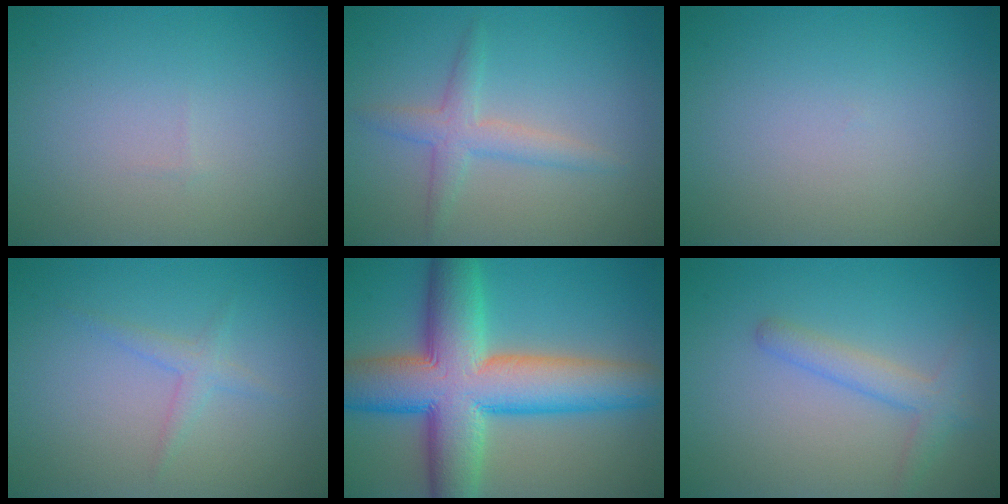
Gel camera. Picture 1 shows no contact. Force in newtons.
{"total": 2.7, "press": 2.7, "slide": 0.0}
{"total": 0.0}
{"total": 1.4, "press": 1.4, "slide": 0.0}
{"total": 13.0, "press": 13.0, "slide": 0.2}
{"total": 2.5, "press": 2.5, "slide": 0.1}